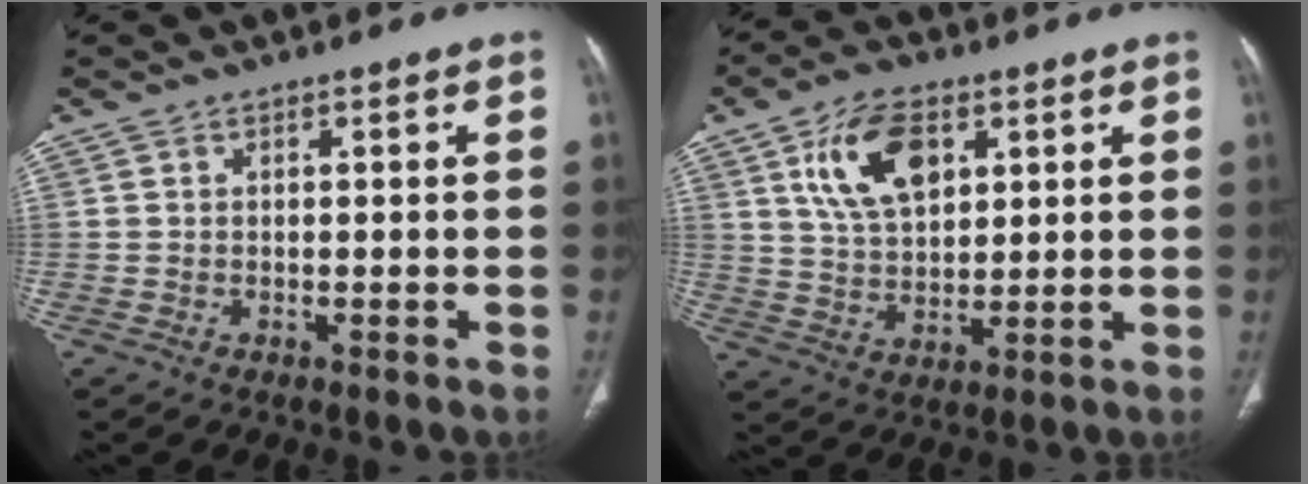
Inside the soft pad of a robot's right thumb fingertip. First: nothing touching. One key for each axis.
{"total": 12.5, "fx": 5.0, "fy": 7.2, "fz": 8.9, "tx": -0.143, "ty": -0.014, "tz": 0.097}